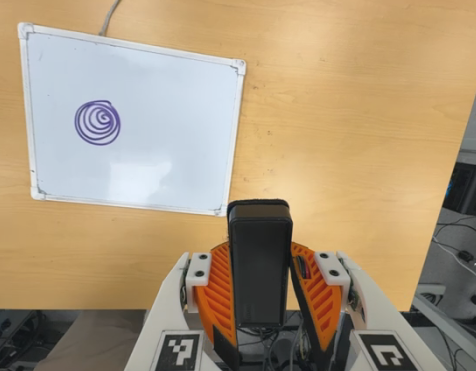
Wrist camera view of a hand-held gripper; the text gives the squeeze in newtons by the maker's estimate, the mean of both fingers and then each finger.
{"total": 6.3, "left": 5.3, "right": 7.2}